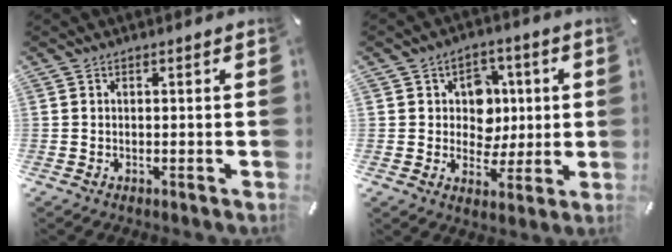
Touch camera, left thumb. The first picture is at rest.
{"total": 9.7, "force": [1.3, 8.8, 4.0], "torque": [-0.047, 0.000, 0.025]}